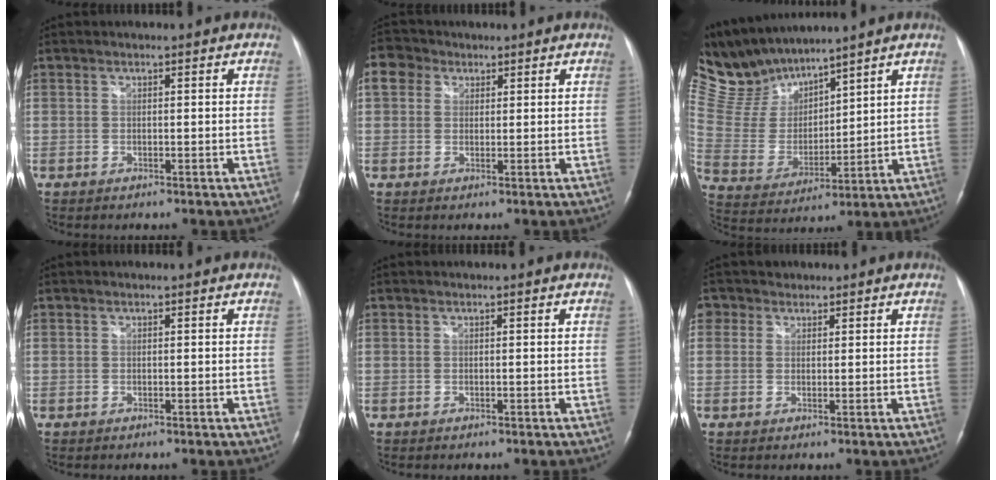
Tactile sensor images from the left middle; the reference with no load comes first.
{"total": 5.0, "force": [2.2, 4.1, 1.8], "torque": [-0.048, 0.024, 0.041]}
{"total": 11.6, "force": [11.2, 1.5, 2.6], "torque": [-0.082, 0.010, 0.245]}
{"total": 0.0}
{"total": 0.0}
{"total": 2.8, "force": [1.5, 2.4, 0.2], "torque": [-0.001, 0.013, 0.023]}